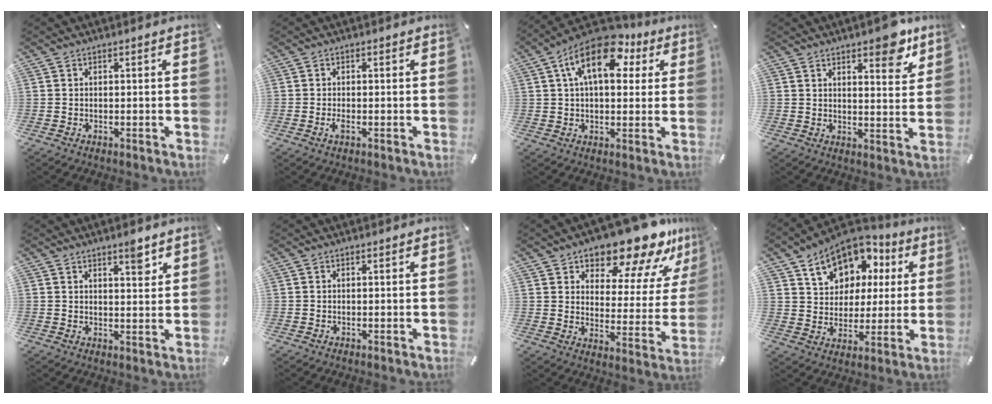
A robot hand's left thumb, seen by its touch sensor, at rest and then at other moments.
{"total": 1.4, "force": [-0.5, 0.5, 1.3], "torque": [-0.031, -0.003, -0.012]}
{"total": 15.3, "force": [6.0, 8.2, 11.5], "torque": [-0.193, -0.013, 0.098]}
{"total": 8.3, "force": [6.2, 3.0, 4.6], "torque": [-0.042, -0.039, 0.100]}
{"total": 4.7, "force": [3.2, 1.5, 3.0], "torque": [-0.024, -0.021, 0.048]}
{"total": 0.0}
{"total": 16.9, "force": [14.2, 6.1, 7.0], "torque": [-0.104, -0.112, 0.234]}
{"total": 12.3, "force": [6.7, 9.4, 4.3], "torque": [-0.082, -0.039, 0.126]}